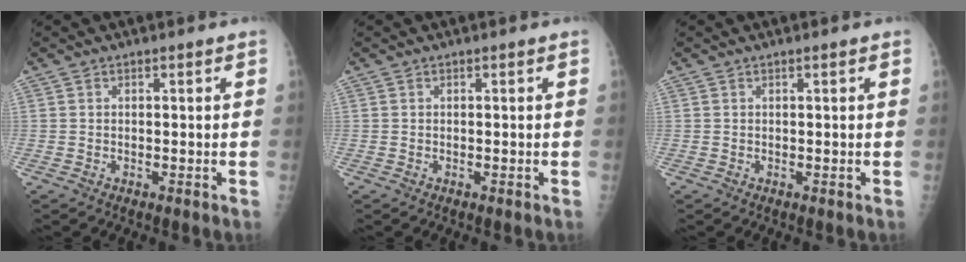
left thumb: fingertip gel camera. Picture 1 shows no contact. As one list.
[{"total": 0.0}, {"total": 0.5, "force": [0.3, 0.1, 0.4], "torque": [-0.006, 0.001, 0.003]}]